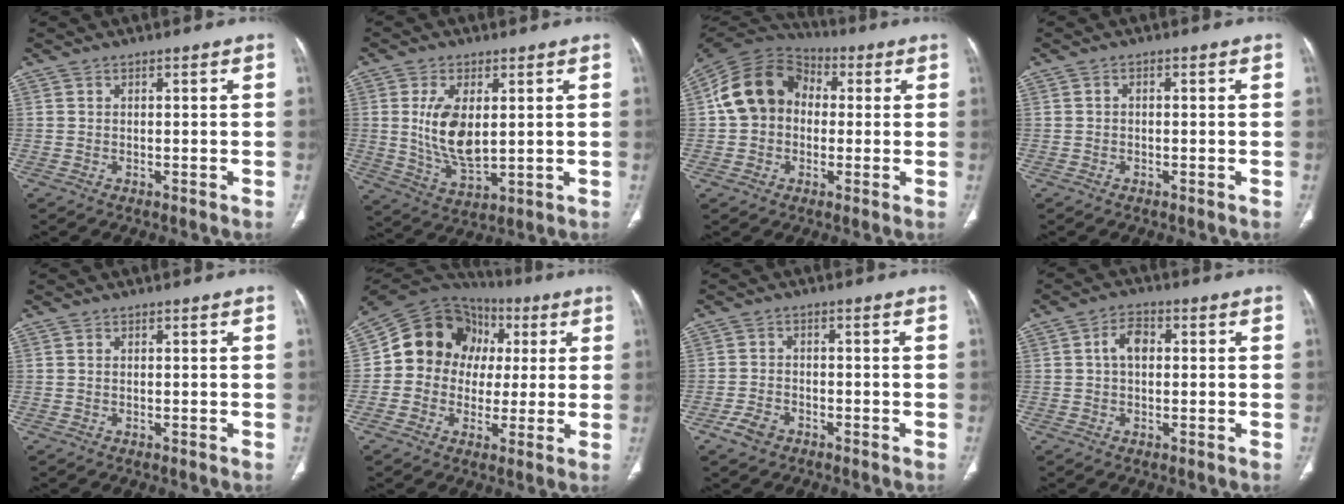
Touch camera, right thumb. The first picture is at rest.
{"total": 10.5, "force": [1.6, 5.3, 9.0], "torque": [-0.170, -0.020, 0.043]}
{"total": 13.7, "force": [1.0, 11.2, 7.9], "torque": [-0.130, 0.033, 0.004]}
{"total": 0.6, "force": [-0.2, 0.4, 0.4], "torque": [-0.004, 0.002, -0.008]}
{"total": 0.0}
{"total": 17.0, "force": [2.7, 14.7, 8.1], "torque": [-0.096, 0.037, 0.043]}
{"total": 3.7, "force": [-2.3, 2.3, 1.7], "torque": [-0.035, 0.013, -0.039]}
{"total": 4.5, "force": [0.6, 2.9, 3.4], "torque": [-0.057, 0.014, 0.006]}